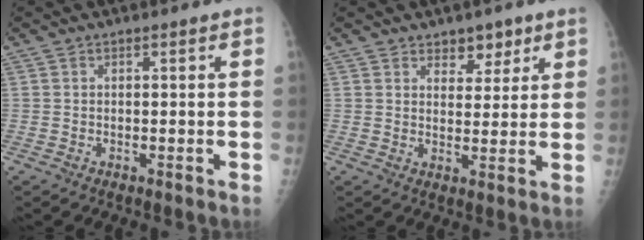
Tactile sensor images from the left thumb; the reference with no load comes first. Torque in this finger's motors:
{"motor_torque": [-0.26, -0.08, 0.20, 0.04, -0.02]}